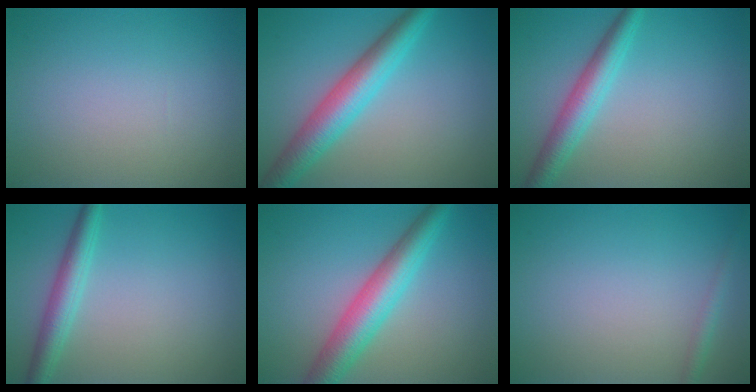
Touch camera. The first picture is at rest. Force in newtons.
{"total": 5.6, "press": 5.6, "slide": 0.1}
{"total": 3.8, "press": 3.8, "slide": 0.0}
{"total": 3.0, "press": 3.0, "slide": 0.1}
{"total": 5.9, "press": 5.9, "slide": 0.1}
{"total": 1.1, "press": 1.1, "slide": 0.1}